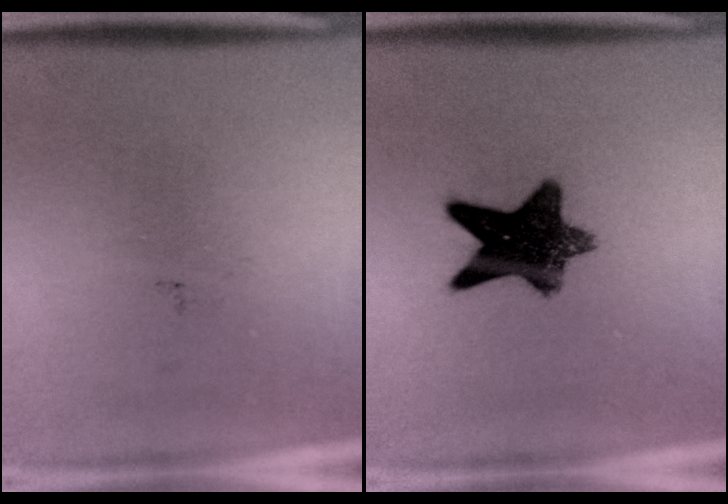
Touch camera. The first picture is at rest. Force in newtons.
{"total": 10.7}